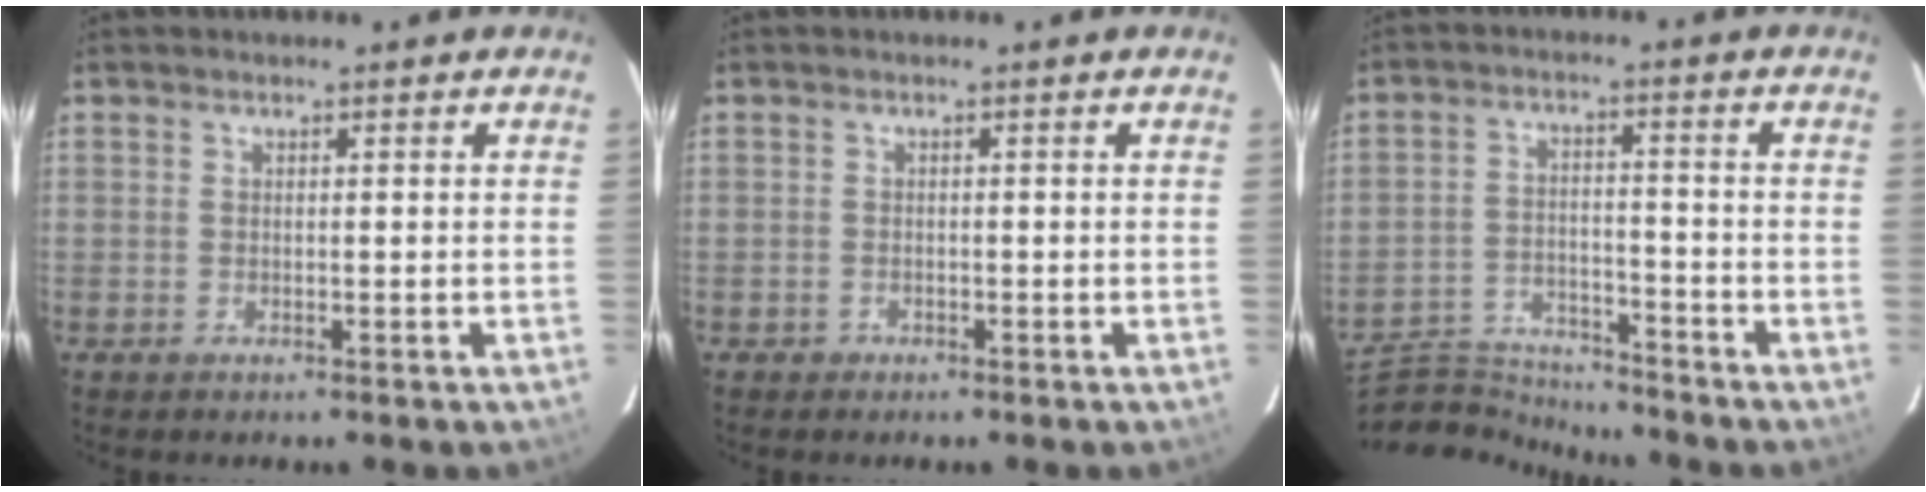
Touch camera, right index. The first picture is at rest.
{"total": 1.2, "force": [-0.7, 0.9, -0.1], "torque": [0.001, 0.001, -0.009]}
{"total": 13.7, "force": [-13.1, 3.2, 2.8], "torque": [-0.089, -0.002, -0.214]}